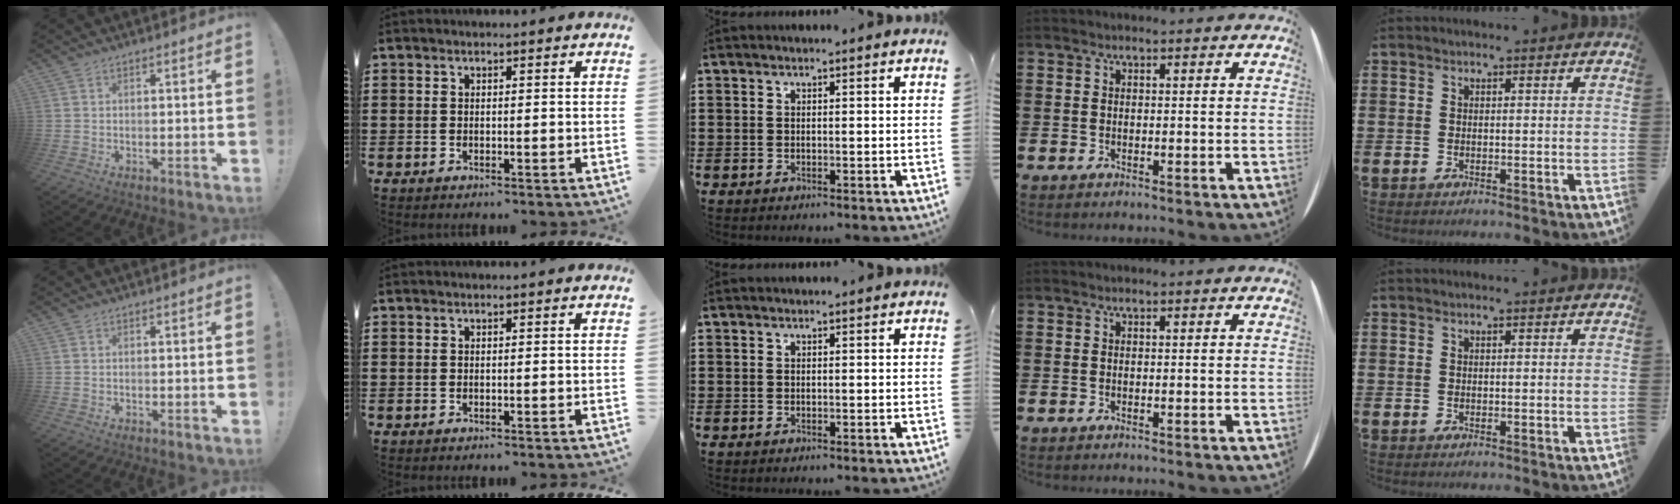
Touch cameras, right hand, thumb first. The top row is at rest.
{}